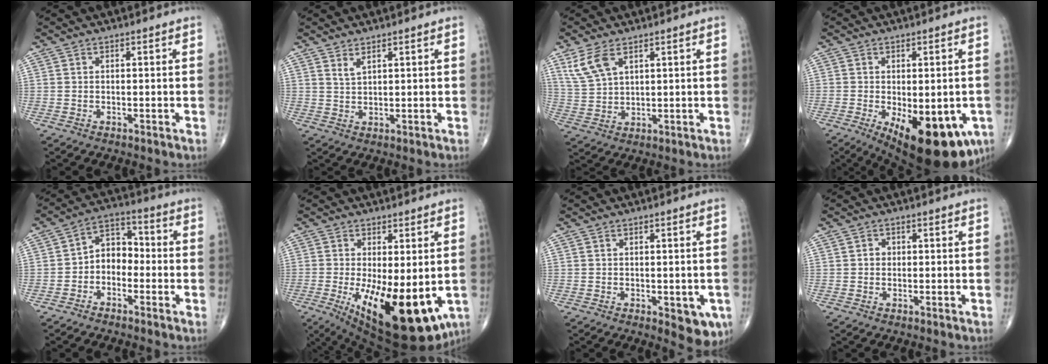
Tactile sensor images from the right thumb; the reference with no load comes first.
{"total": 2.1, "force": [1.5, 0.6, 1.3], "torque": [-0.026, -0.011, 0.034]}
{"total": 6.5, "force": [3.8, 3.0, 4.3], "torque": [-0.092, -0.011, 0.088]}
{"total": 17.5, "force": [-6.8, 7.8, 14.1], "torque": [-0.159, -0.010, -0.079]}
{"total": 6.7, "force": [-1.8, 5.0, 4.1], "torque": [-0.035, 0.036, -0.052]}
{"total": 19.3, "force": [-4.9, 7.7, 17.0], "torque": [-0.233, -0.035, -0.049]}
{"total": 6.1, "force": [-1.7, 2.7, 5.2], "torque": [-0.041, -0.009, -0.015]}
{"total": 1.3, "force": [0.1, 1.2, 0.5], "torque": [-0.002, 0.003, -0.001]}